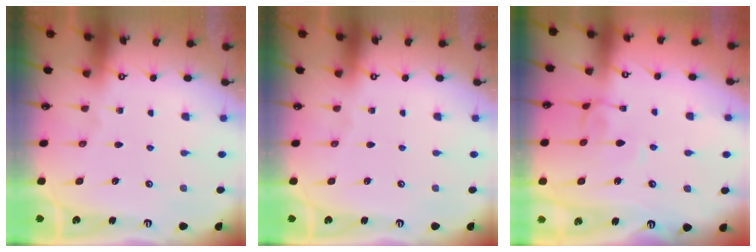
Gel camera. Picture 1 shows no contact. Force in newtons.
{"total": 0.0}
{"total": 2.3, "press": 2.2, "slide": 0.3}